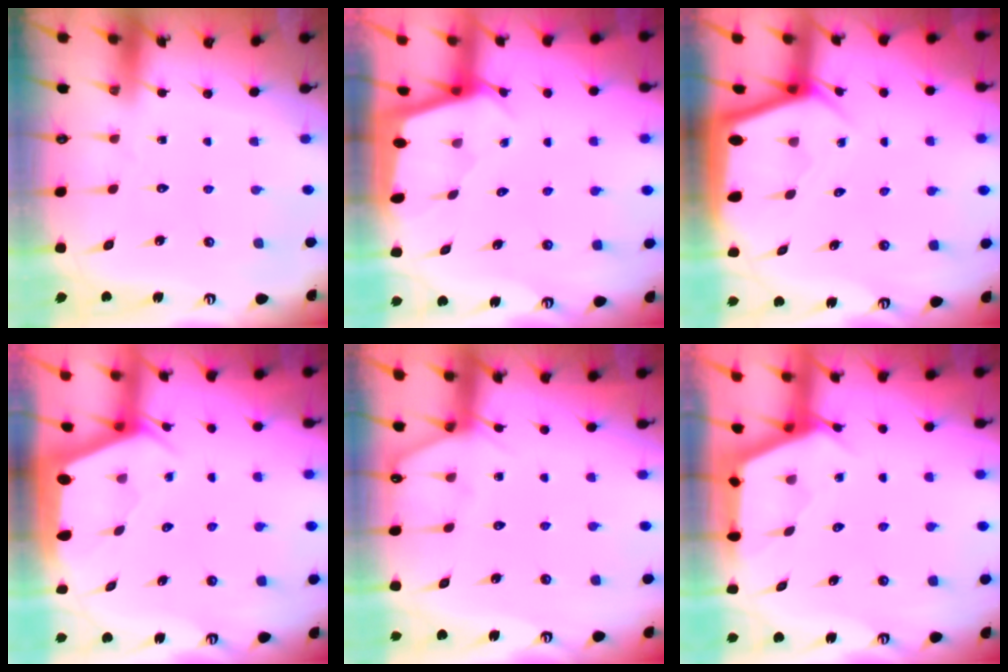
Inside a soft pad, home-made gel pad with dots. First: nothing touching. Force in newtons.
{"total": 1.6, "press": 1.6, "slide": 0.2}
{"total": 3.9, "press": 3.9, "slide": 0.4}
{"total": 1.9, "press": 1.9, "slide": 0.3}
{"total": 4.2, "press": 4.2, "slide": 0.5}
{"total": 3.0, "press": 3.0, "slide": 0.4}